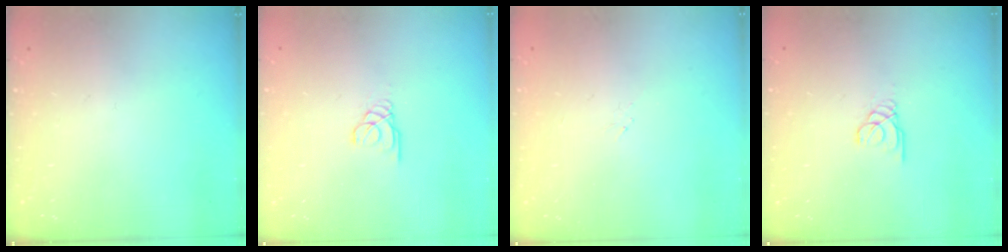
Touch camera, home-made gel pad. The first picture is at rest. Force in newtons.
{"total": 1.7, "press": 1.7, "slide": 0.2}
{"total": 0.9, "press": 0.8, "slide": 0.4}
{"total": 1.7, "press": 1.7, "slide": 0.2}